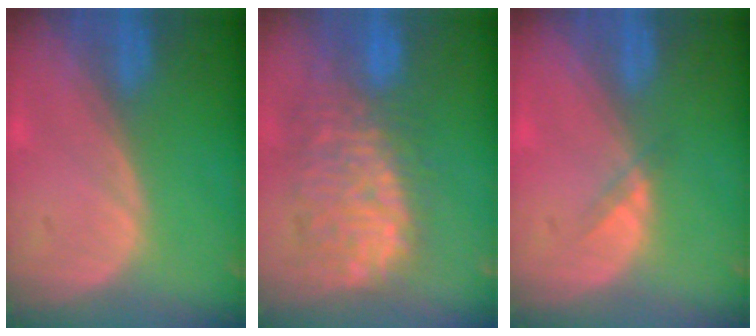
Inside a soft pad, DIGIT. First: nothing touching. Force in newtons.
{"total": 11.4, "press": 10.4, "slide": 4.7}
{"total": 1.4, "press": 1.1, "slide": 0.8}